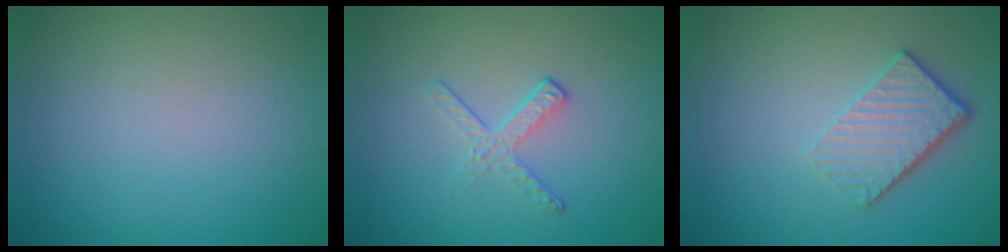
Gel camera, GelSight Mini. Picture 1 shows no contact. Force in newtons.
{"total": 1.9, "press": 1.1, "slide": 1.6}
{"total": 3.6, "press": 2.7, "slide": 2.4}